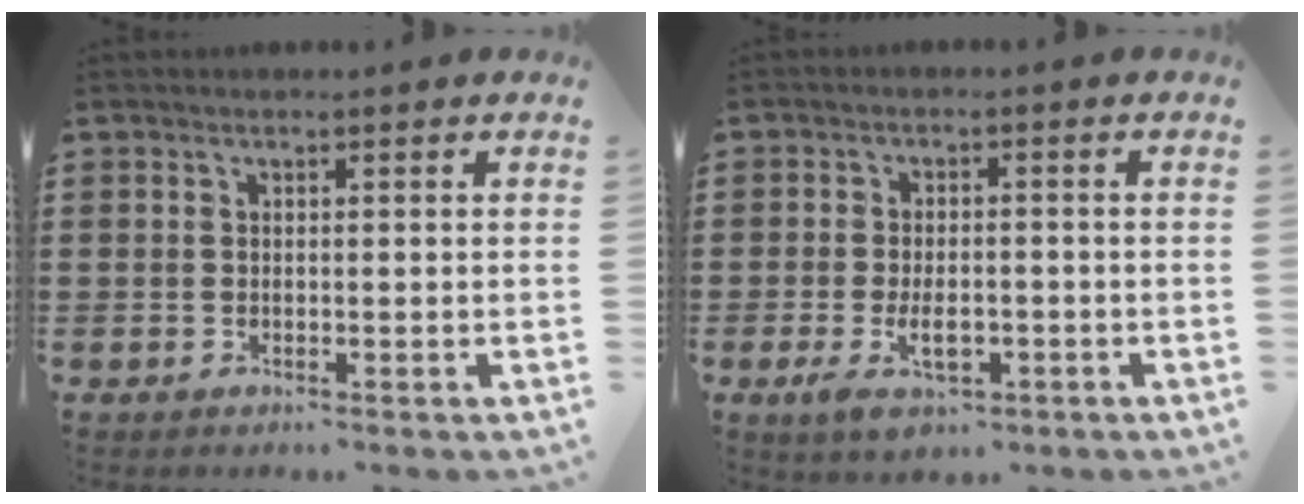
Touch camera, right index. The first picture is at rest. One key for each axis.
{"total": 5.2, "fx": -1.9, "fy": 2.7, "fz": 4.0, "tx": -0.071, "ty": -0.001, "tz": -0.039}